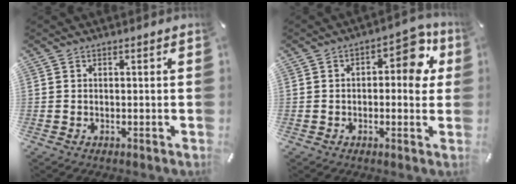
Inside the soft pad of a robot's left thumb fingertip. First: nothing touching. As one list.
[{"total": 9.7, "force": [2.5, 5.2, 7.9], "torque": [-0.088, -0.014, 0.035]}]